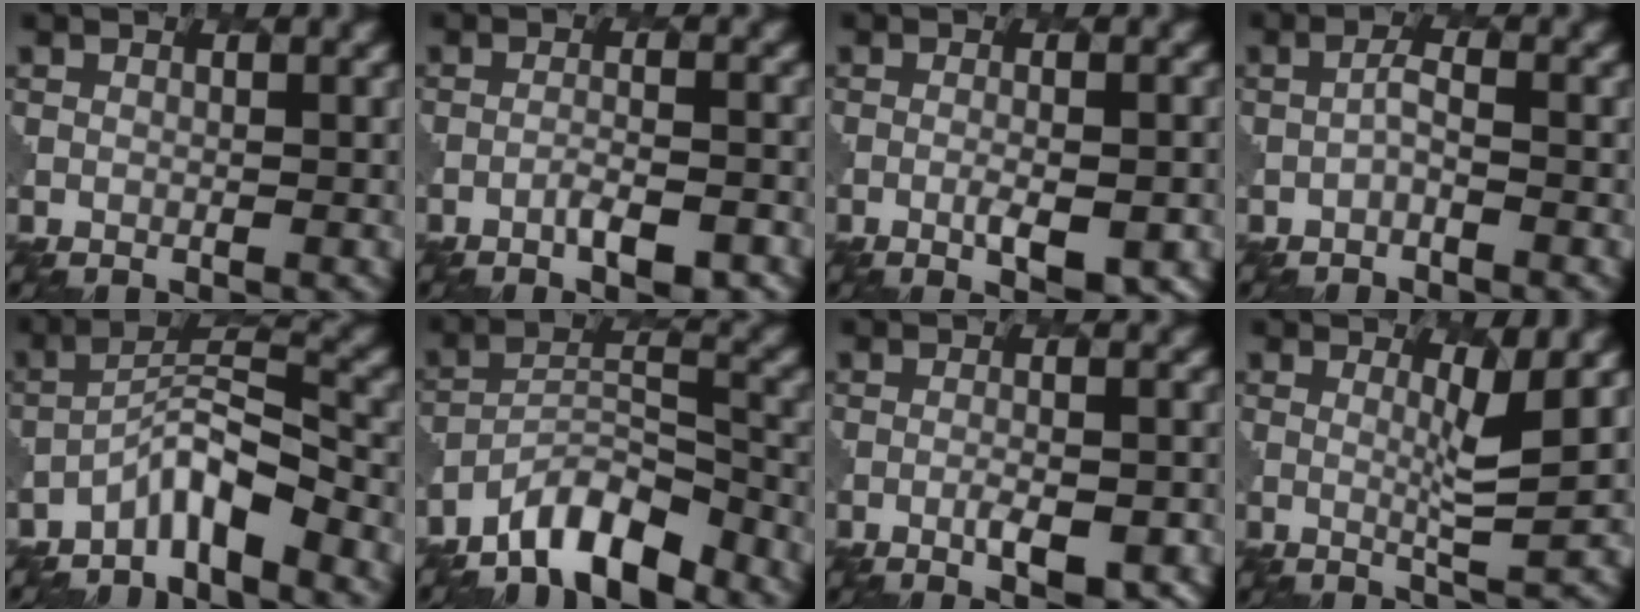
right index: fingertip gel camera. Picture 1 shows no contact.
{"total": 3.0, "force": [-1.7, 0.6, 2.3], "torque": [-0.043, 0.003, -0.028]}
{"total": 3.4, "force": [-1.1, 0.9, 3.1], "torque": [-0.054, -0.006, -0.011]}
{"total": 0.9, "force": [-0.5, 0.1, 0.8], "torque": [-0.018, 0.006, -0.009]}
{"total": 4.9, "force": [-3.5, 1.1, 3.1], "torque": [-0.054, 0.009, -0.068]}
{"total": 6.7, "force": [-5.4, 2.2, 3.3], "torque": [-0.045, 0.005, -0.097]}
{"total": 3.6, "force": [-1.5, 1.0, 3.2], "torque": [-0.057, -0.006, -0.015]}
{"total": 2.8, "force": [1.0, 0.3, 2.6], "torque": [-0.044, -0.005, 0.017]}